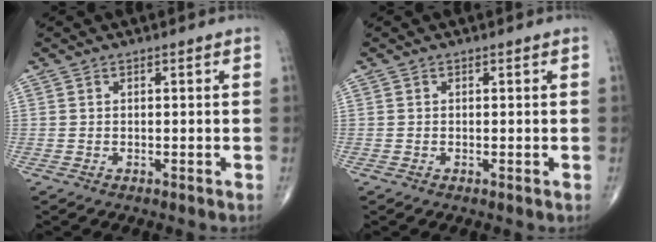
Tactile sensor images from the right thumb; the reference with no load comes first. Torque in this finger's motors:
{"motor_torque": [-0.03, 0.02, 0.03, -0.18, 0.06]}